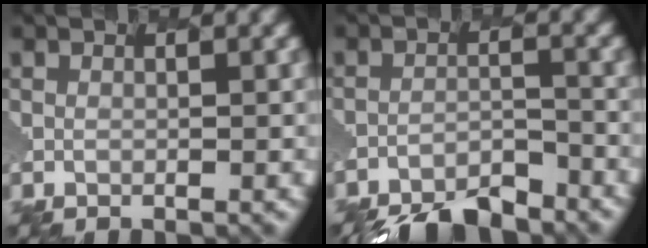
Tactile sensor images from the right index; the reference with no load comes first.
{"total": 7.7, "force": [-7.3, 1.5, 1.8], "torque": [-0.043, -0.017, -0.111]}